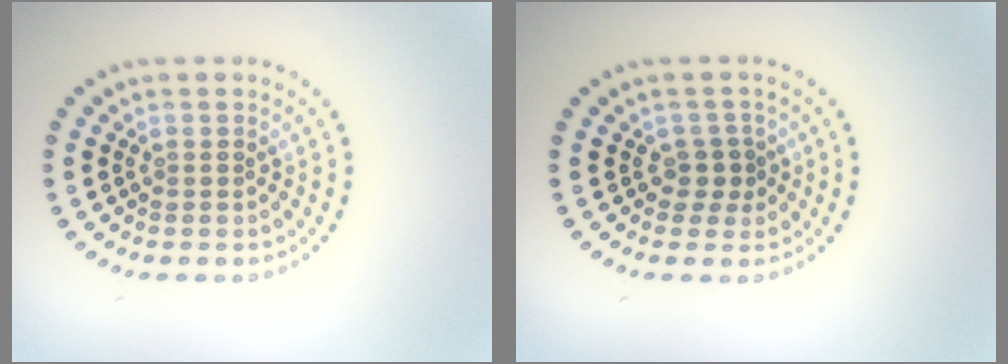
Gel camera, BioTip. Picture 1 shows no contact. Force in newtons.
{"total": 1.7, "press": 1.4, "slide": 1.1}